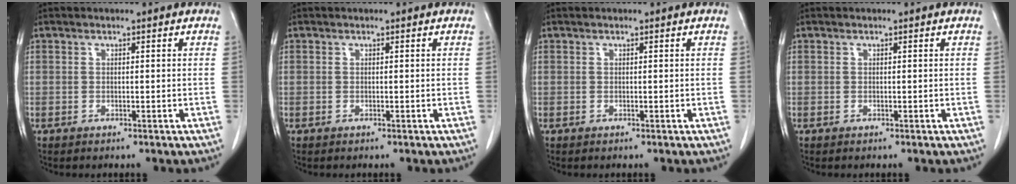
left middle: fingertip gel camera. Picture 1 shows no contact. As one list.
[{"total": 0.0}, {"total": 0.0}, {"total": 0.0}]